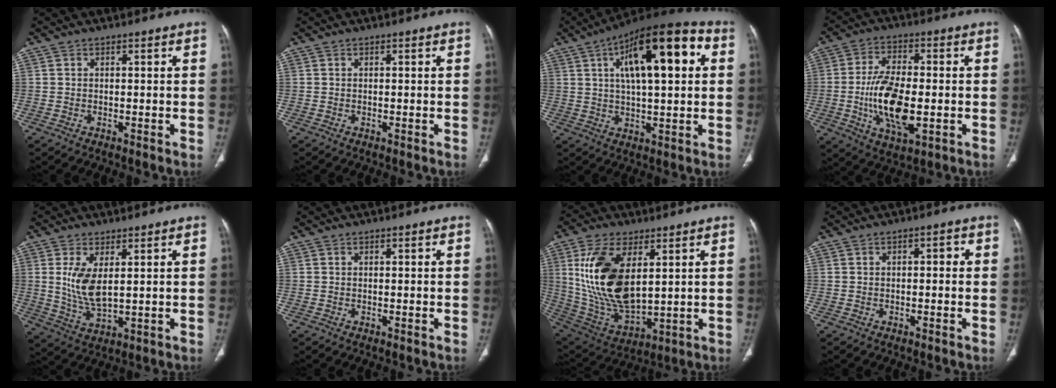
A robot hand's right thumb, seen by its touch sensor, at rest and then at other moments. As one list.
[{"total": 0.0}, {"total": 19.5, "force": [5.6, 7.0, 17.3], "torque": [-0.248, 0.019, 0.079]}, {"total": 14.1, "force": [-2.3, 6.6, 12.2], "torque": [-0.224, -0.001, -0.036]}, {"total": 7.7, "force": [1.7, 3.3, 6.7], "torque": [-0.138, -0.021, 0.046]}, {"total": 0.0}, {"total": 19.5, "force": [5.0, 10.0, 16.0], "torque": [-0.307, -0.027, 0.108]}, {"total": 1.7, "force": [0.1, 0.9, 1.4], "torque": [-0.012, 0.008, -0.004]}]